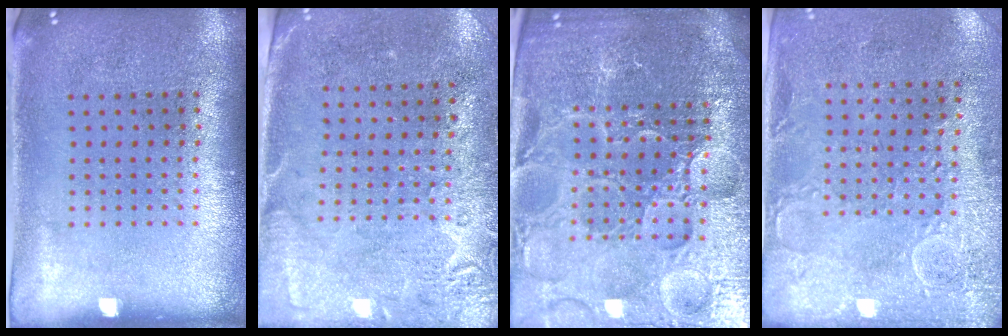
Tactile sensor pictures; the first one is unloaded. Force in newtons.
{"total": 2.8, "press": 2.3, "slide": 1.5}
{"total": 5.8, "press": 5.3, "slide": 2.3}
{"total": 2.9, "press": 2.5, "slide": 1.5}